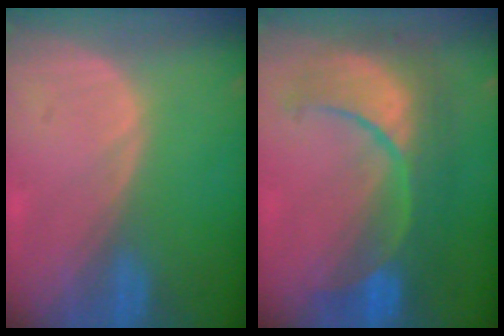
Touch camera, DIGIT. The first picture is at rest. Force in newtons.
{"total": 10.3, "press": 10.3, "slide": 1.1}